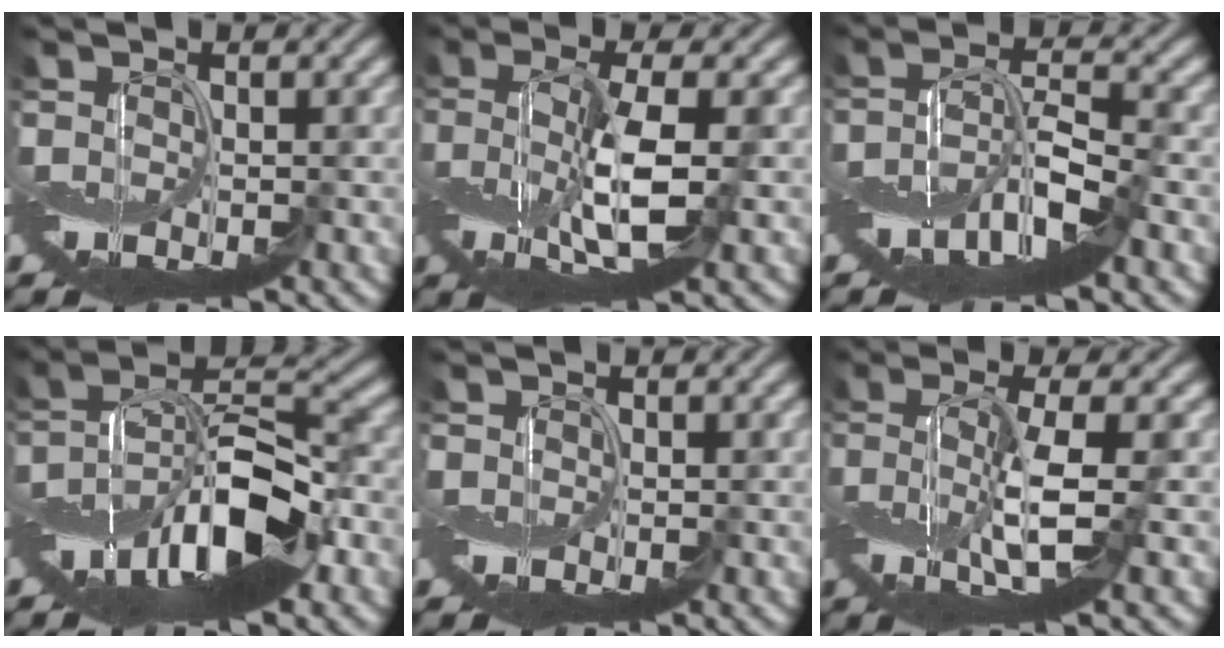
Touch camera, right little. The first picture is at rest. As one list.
[{"total": 6.2, "force": [-0.7, 2.0, 5.8], "torque": [-0.129, -0.002, -0.012]}, {"total": 5.8, "force": [-3.1, 1.5, 4.7], "torque": [-0.086, 0.005, -0.065]}, {"total": 10.6, "force": [-4.6, 3.7, 8.8], "torque": [-0.151, 0.018, -0.092]}, {"total": 1.1, "force": [0.0, 1.0, 0.1], "torque": [-0.004, -0.002, 0.000]}, {"total": 4.8, "force": [-0.6, 1.0, 4.7], "torque": [-0.105, -0.005, -0.012]}]